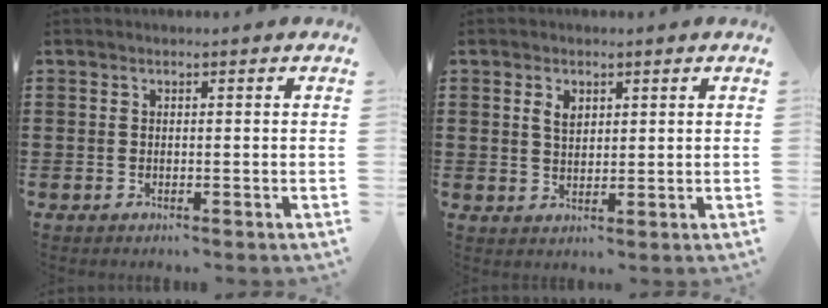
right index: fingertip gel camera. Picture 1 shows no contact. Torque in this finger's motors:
{"motor_torque": [0.04, 0.04, 0.21, 0.06]}